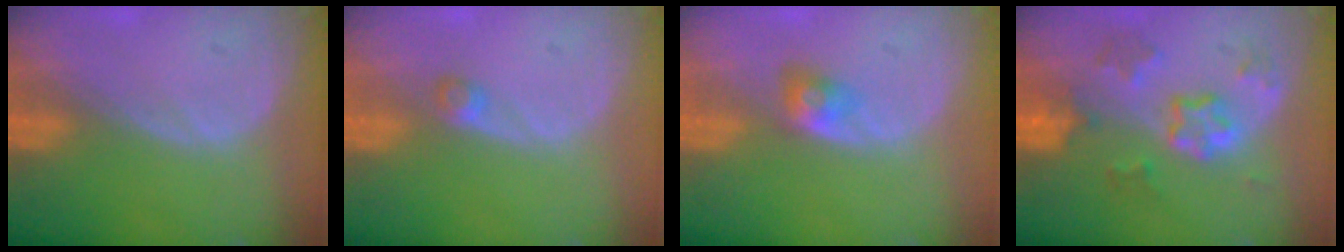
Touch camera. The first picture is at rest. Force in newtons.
{"total": 1.6, "press": 1.4, "slide": 0.8}
{"total": 2.9, "press": 2.4, "slide": 1.5}
{"total": 7.1, "press": 6.3, "slide": 3.4}